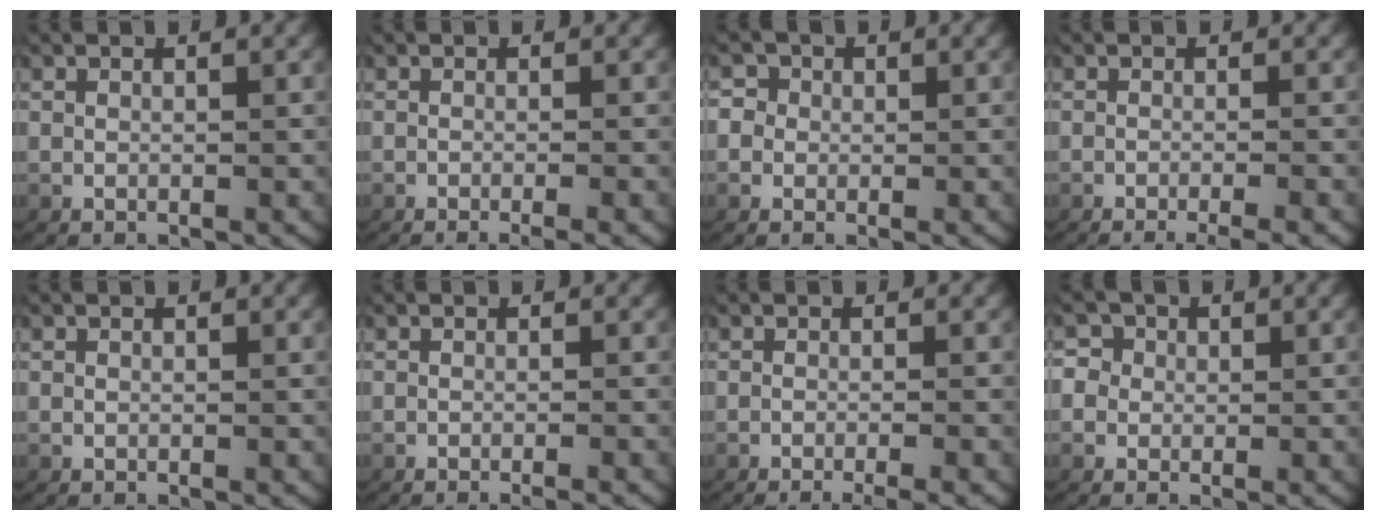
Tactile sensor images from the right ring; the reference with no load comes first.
{"total": 3.3, "force": [-2.5, 0.5, 2.0], "torque": [-0.013, 0.001, -0.040]}
{"total": 3.3, "force": [0.2, 3.1, 1.0], "torque": [-0.026, 0.003, -0.006]}
{"total": 4.9, "force": [-4.0, 1.0, 2.6], "torque": [-0.022, -0.003, -0.058]}
{"total": 0.0}
{"total": 2.2, "force": [-1.8, 0.3, 1.2], "torque": [-0.005, 0.005, -0.030]}
{"total": 4.6, "force": [-3.7, 0.9, 2.6], "torque": [-0.022, -0.004, -0.054]}
{"total": 3.9, "force": [0.3, 3.6, 1.4], "torque": [-0.033, 0.001, -0.004]}